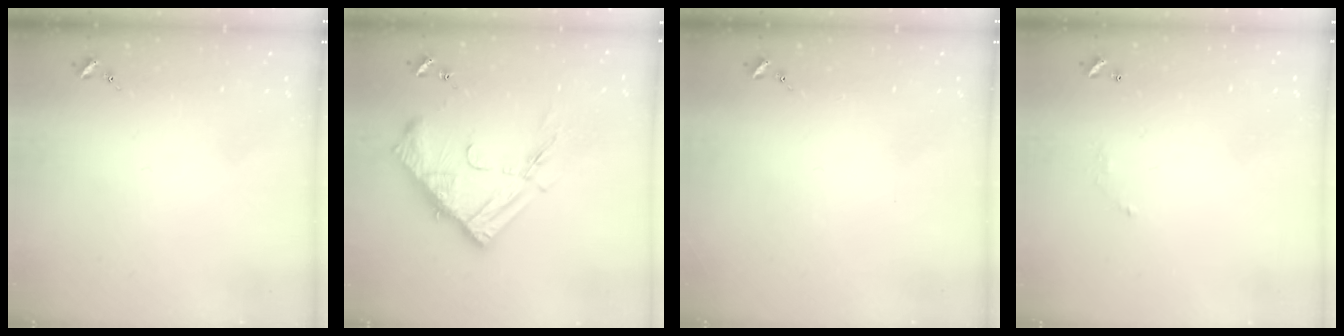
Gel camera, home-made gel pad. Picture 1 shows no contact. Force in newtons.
{"total": 16.6, "press": 16.6, "slide": 1.1}
{"total": 0.0}
{"total": 3.9, "press": 3.9, "slide": 0.1}